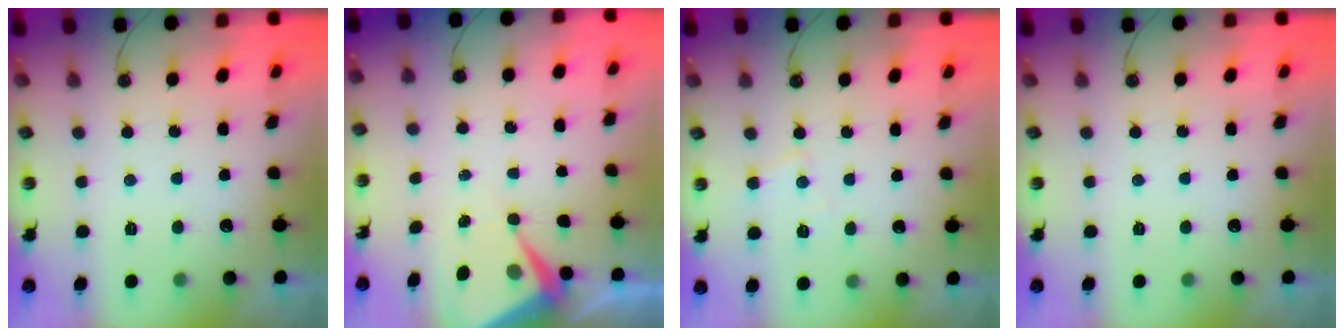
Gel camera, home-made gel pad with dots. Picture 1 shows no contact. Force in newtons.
{"total": 6.6, "press": 6.6, "slide": 0.5}
{"total": 5.9, "press": 5.8, "slide": 0.7}
{"total": 0.0}